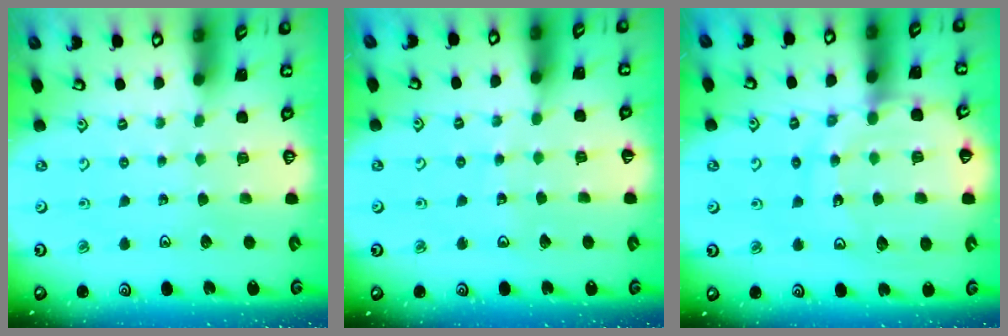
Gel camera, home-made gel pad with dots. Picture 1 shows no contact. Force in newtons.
{"total": 3.4, "press": 3.4, "slide": 0.3}
{"total": 14.4, "press": 14.3, "slide": 1.7}